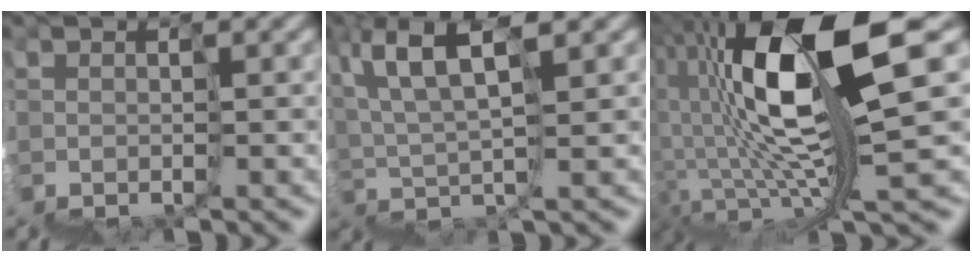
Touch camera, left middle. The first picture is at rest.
{"total": 6.3, "force": [5.4, -1.1, 3.1], "torque": [-0.073, 0.046, 0.097]}
{"total": 9.8, "force": [3.0, -0.9, 9.3], "torque": [-0.155, 0.045, 0.059]}